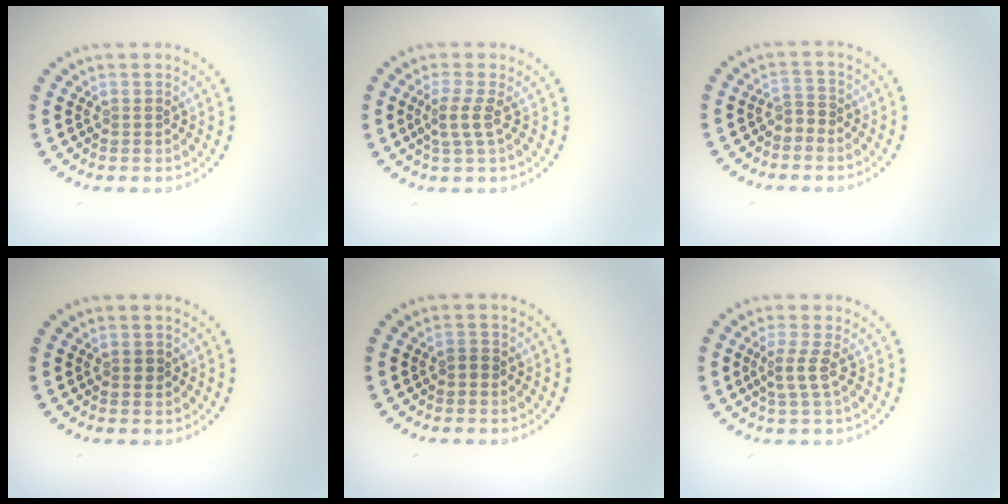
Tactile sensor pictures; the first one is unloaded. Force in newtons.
{"total": 2.1, "press": 1.5, "slide": 1.4}
{"total": 1.0, "press": 0.8, "slide": 0.7}
{"total": 0.9, "press": 0.8, "slide": 0.1}
{"total": 0.7, "press": 0.7, "slide": 0.3}
{"total": 2.1, "press": 1.5, "slide": 1.4}